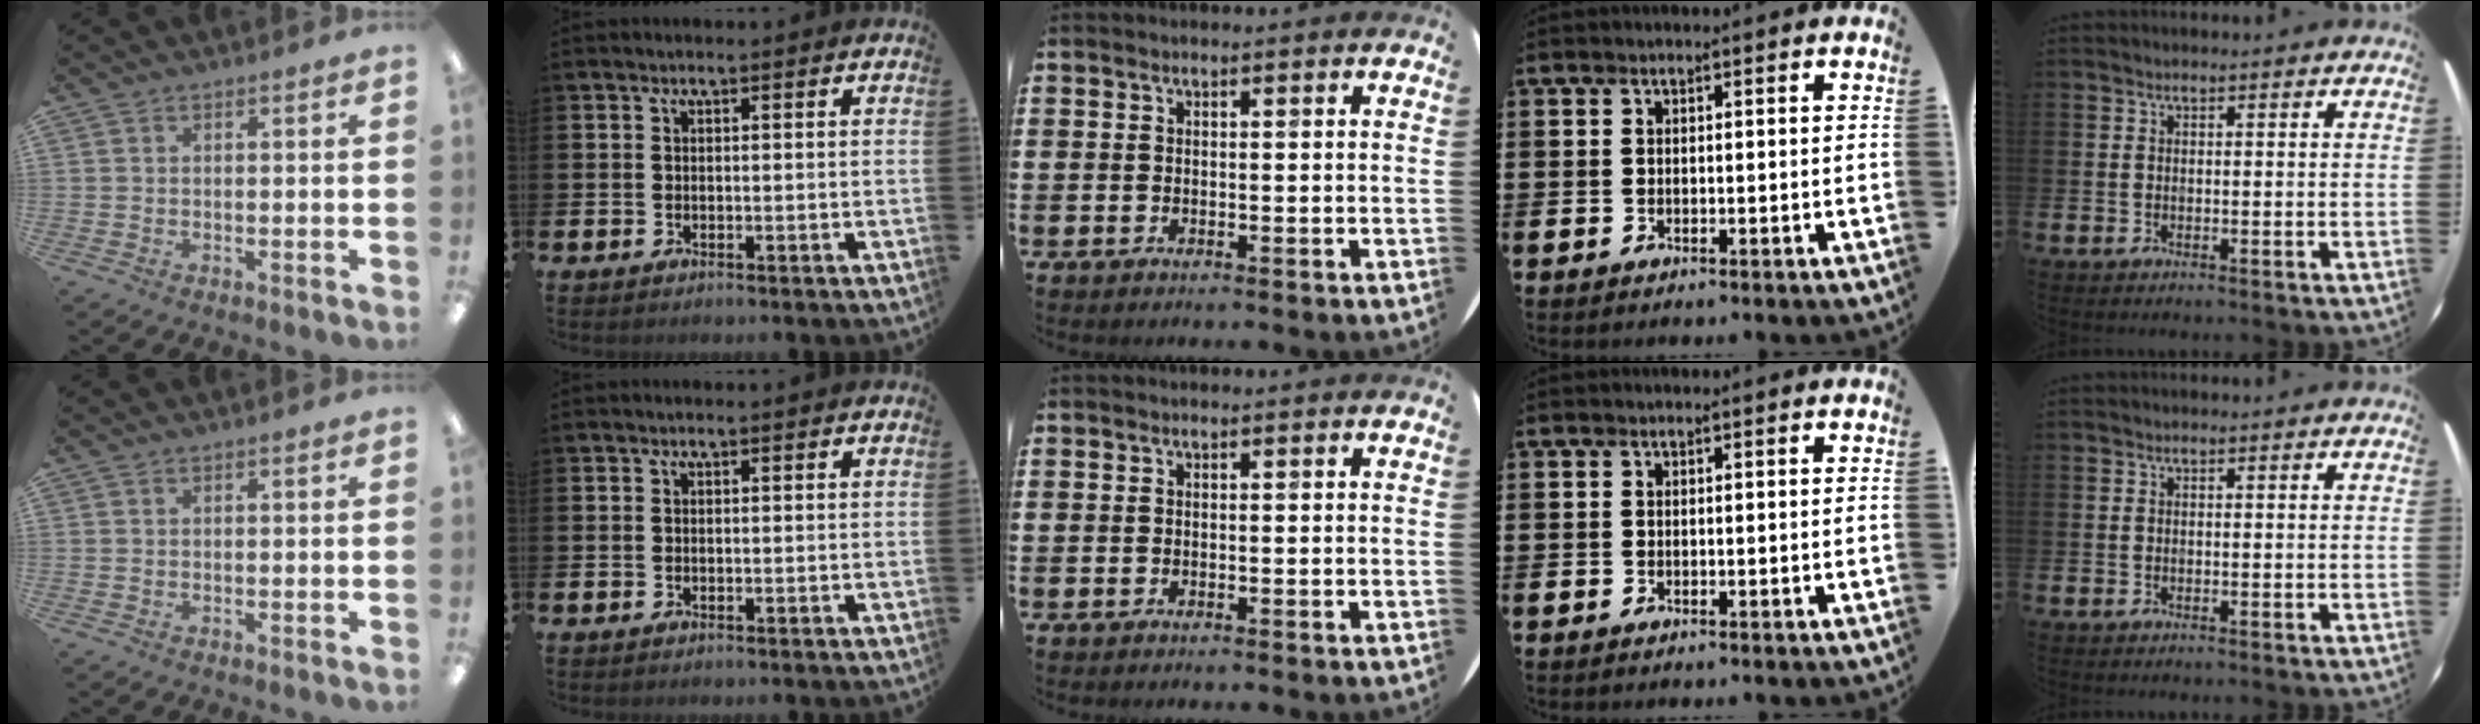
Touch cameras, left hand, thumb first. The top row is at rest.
{}